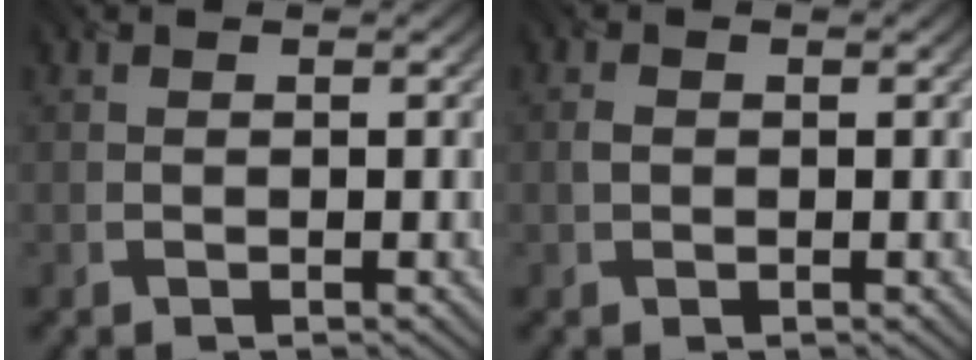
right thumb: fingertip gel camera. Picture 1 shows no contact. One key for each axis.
{"total": 1.1, "fx": 0.0, "fy": 0.9, "fz": 0.7, "tx": -0.018, "ty": 0.001, "tz": -0.002}